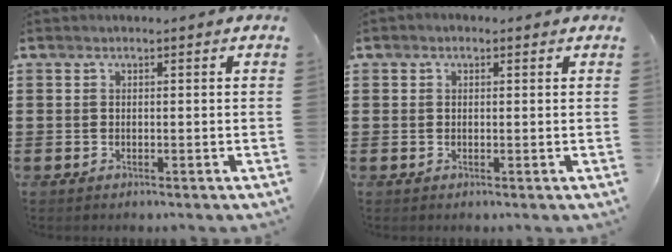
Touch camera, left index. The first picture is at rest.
{"total": 0.7, "force": [0.2, 0.6, 0.3], "torque": [-0.008, 0.006, 0.002]}